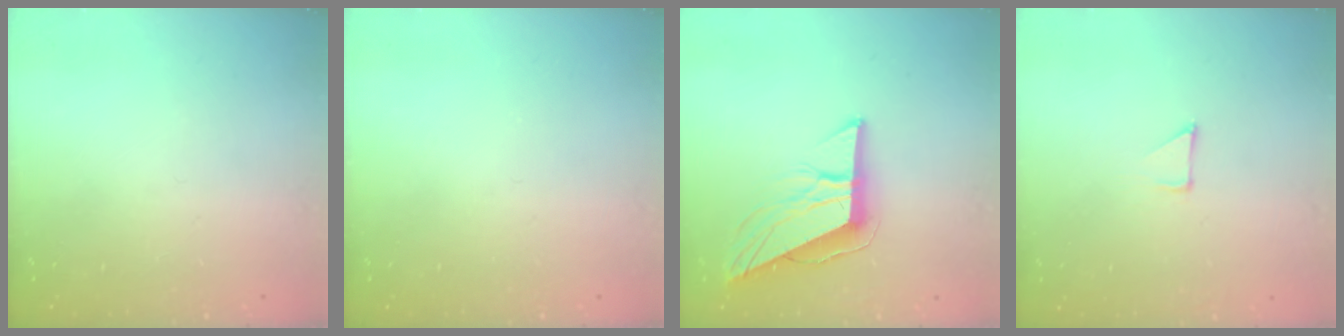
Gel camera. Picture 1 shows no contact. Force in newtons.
{"total": 0.0}
{"total": 9.9, "press": 9.9, "slide": 0.4}
{"total": 3.1, "press": 3.1, "slide": 0.3}